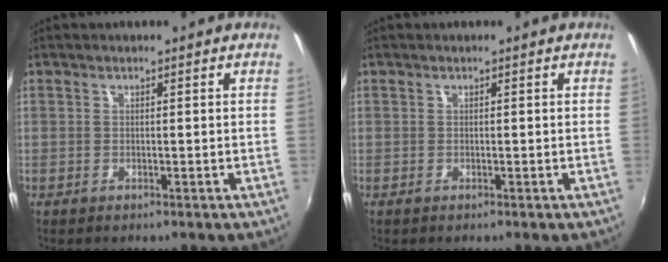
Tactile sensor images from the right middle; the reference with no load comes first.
{"total": 0.0}